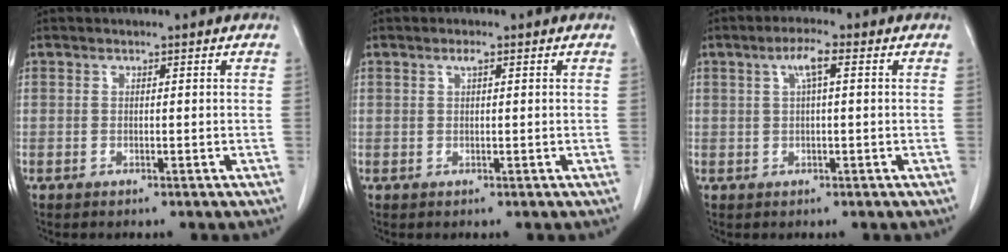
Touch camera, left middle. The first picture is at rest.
{"total": 1.0, "force": [0.5, 0.1, 0.9], "torque": [-0.017, 0.002, 0.008]}
{"total": 3.3, "force": [1.1, 0.4, 3.1], "torque": [-0.060, 0.010, 0.020]}